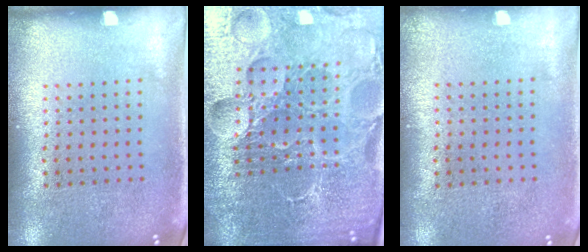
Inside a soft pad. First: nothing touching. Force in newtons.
{"total": 6.2, "press": 5.6, "slide": 2.7}
{"total": 0.0}